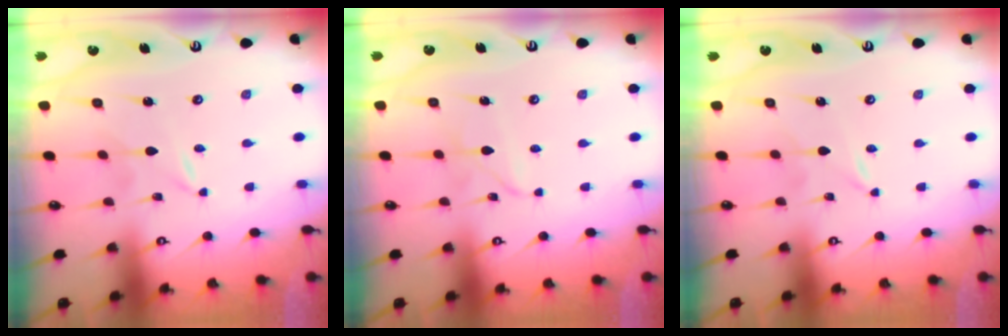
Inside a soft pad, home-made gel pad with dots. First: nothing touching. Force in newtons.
{"total": 2.7, "press": 2.7, "slide": 0.2}
{"total": 0.0}